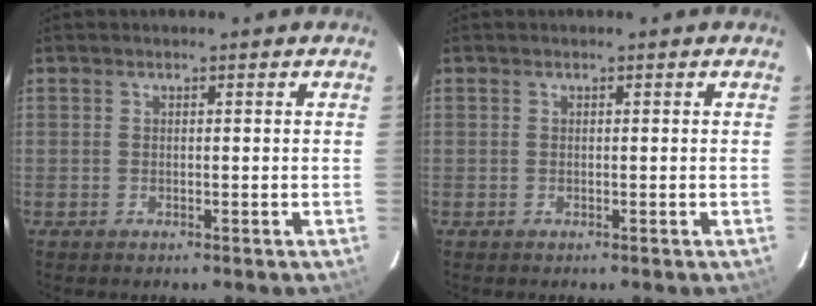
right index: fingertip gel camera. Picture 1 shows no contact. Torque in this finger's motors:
{"motor_torque": [0.00, 0.00, 0.01, 0.01]}